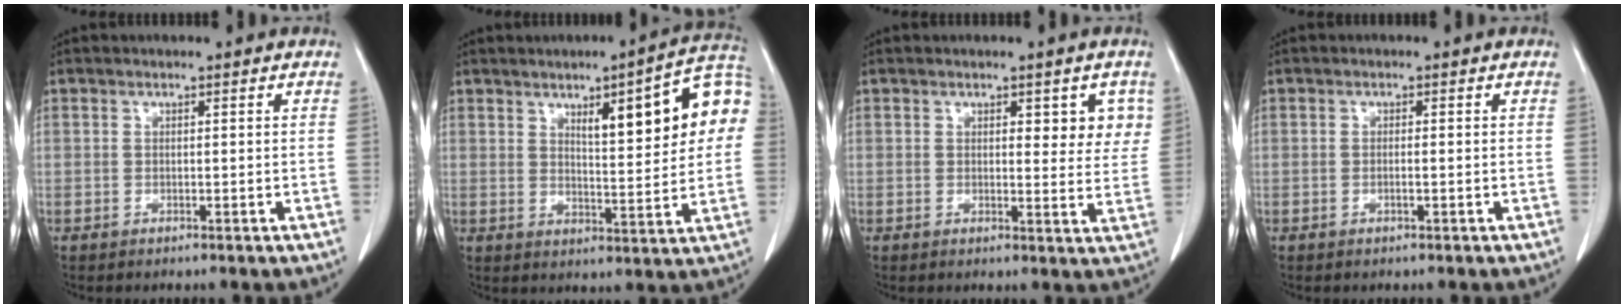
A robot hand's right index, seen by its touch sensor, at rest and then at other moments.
{"total": 13.7, "force": [3.9, 2.6, 12.9], "torque": [-0.169, 0.024, 0.053]}
{"total": 5.1, "force": [2.1, 2.1, 4.1], "torque": [-0.039, -0.002, 0.023]}
{"total": 0.9, "force": [-0.2, 0.1, 0.8], "torque": [-0.018, -0.001, -0.003]}